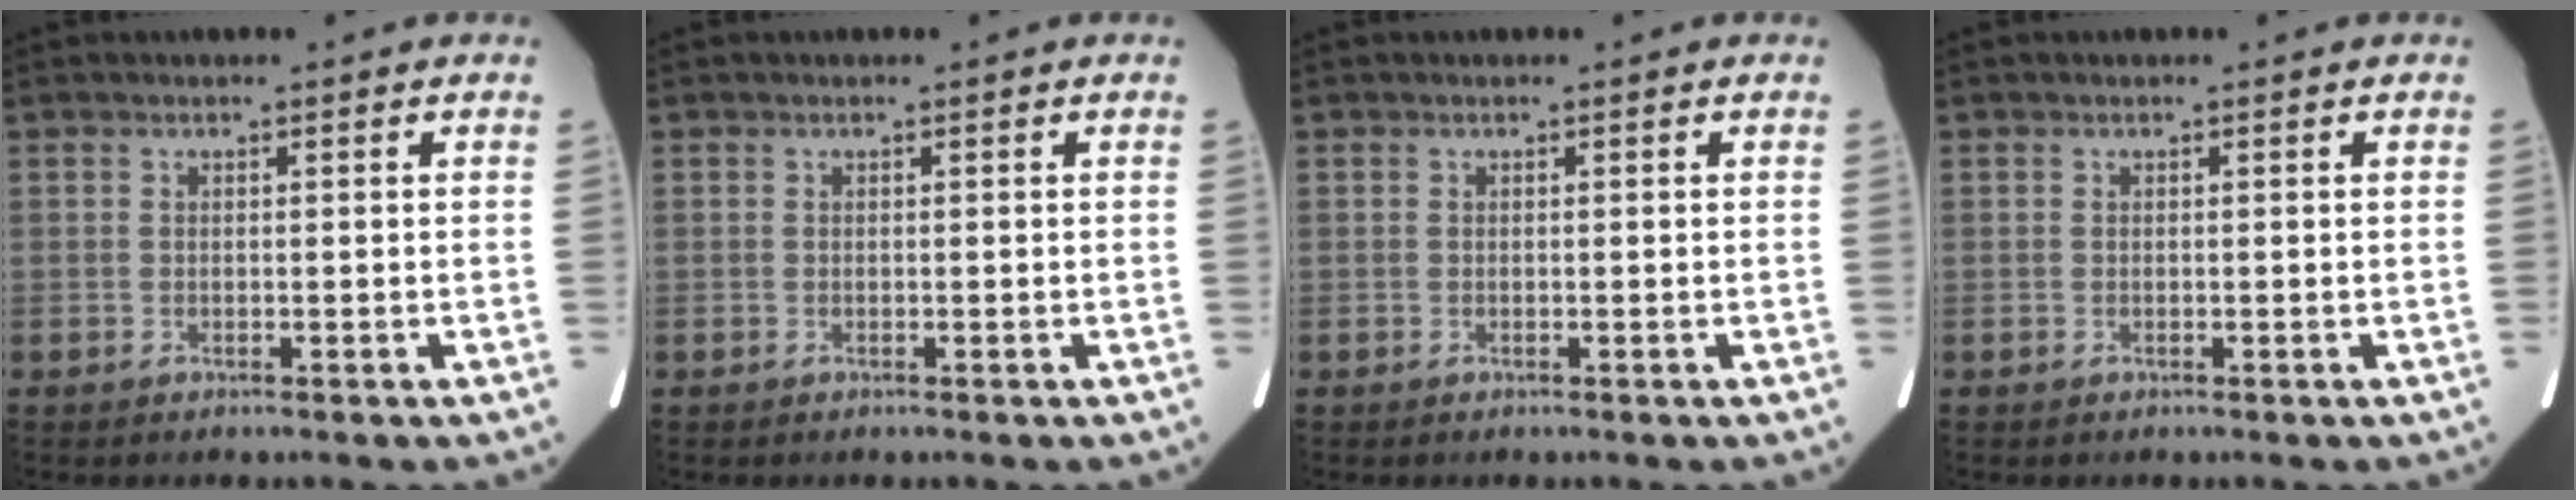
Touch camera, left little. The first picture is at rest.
{"total": 0.0}
{"total": 0.0}
{"total": 0.0}